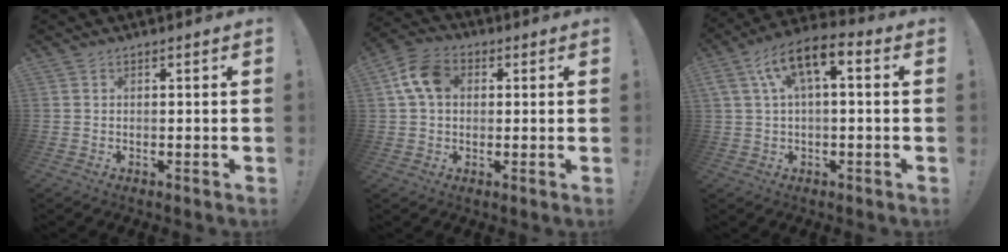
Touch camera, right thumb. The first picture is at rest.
{"total": 9.9, "force": [2.4, 7.2, 6.3], "torque": [-0.114, 0.015, 0.050]}
{"total": 9.8, "force": [3.1, 4.3, 8.2], "torque": [-0.155, -0.004, 0.058]}